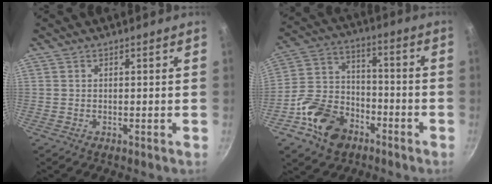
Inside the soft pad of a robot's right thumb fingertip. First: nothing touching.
{"total": 14.6, "force": [-7.5, 10.2, 7.3], "torque": [-0.116, 0.054, -0.138]}